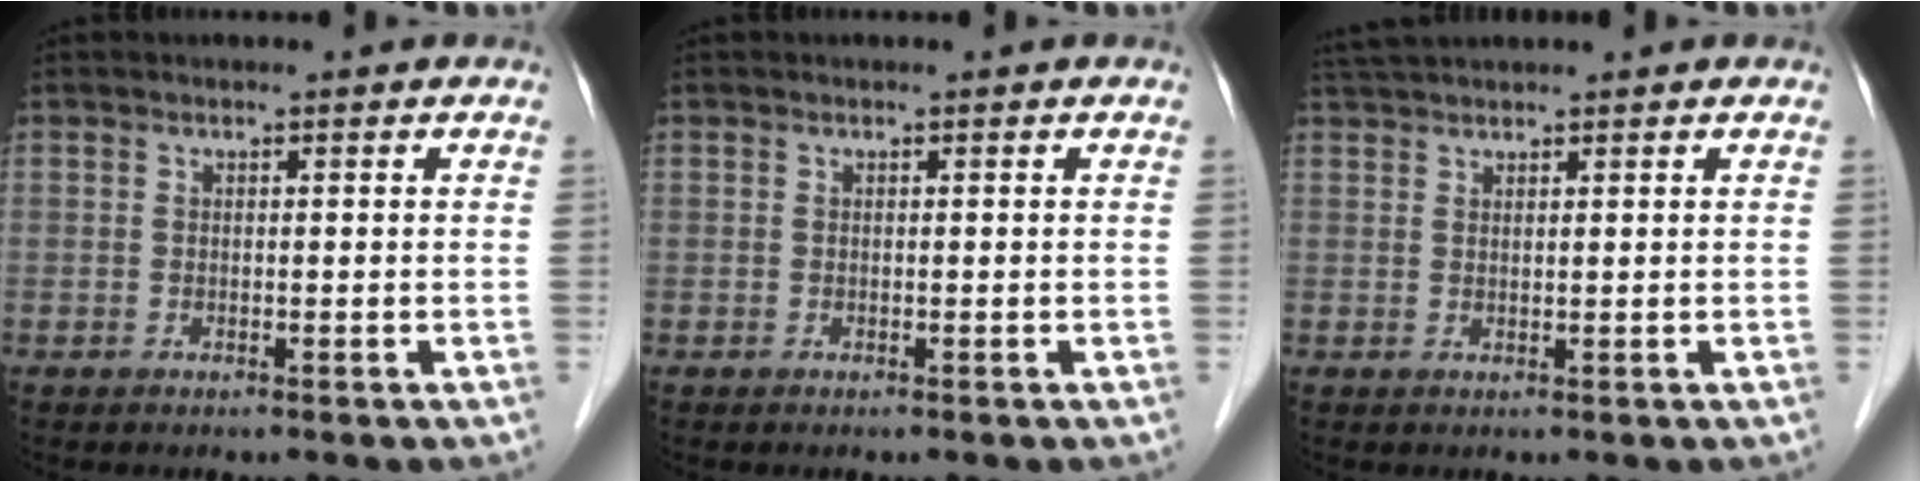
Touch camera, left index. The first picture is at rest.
{"total": 0.0}
{"total": 2.8, "force": [2.6, -0.4, 1.0], "torque": [-0.020, 0.017, 0.053]}